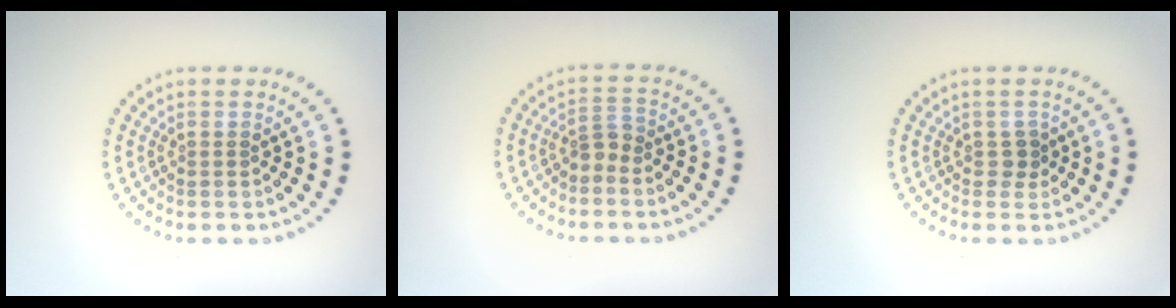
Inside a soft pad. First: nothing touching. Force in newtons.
{"total": 1.8, "press": 1.3, "slide": 1.2}
{"total": 1.0, "press": 0.8, "slide": 0.6}